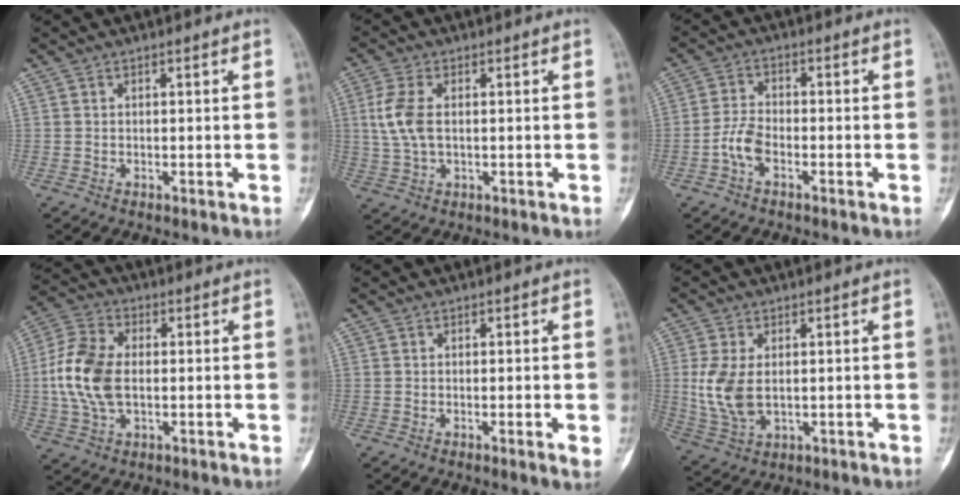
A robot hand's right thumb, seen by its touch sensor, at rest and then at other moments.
{"total": 6.9, "force": [0.8, 3.8, 5.7], "torque": [-0.133, 0.004, 0.015]}
{"total": 4.5, "force": [-2.1, 2.3, 3.3], "torque": [-0.069, 0.018, -0.045]}
{"total": 12.4, "force": [-0.2, 7.5, 9.9], "torque": [-0.210, 0.013, -0.006]}
{"total": 2.5, "force": [-0.4, 0.3, 2.4], "torque": [-0.037, -0.007, -0.007]}
{"total": 8.8, "force": [0.6, 5.3, 6.9], "torque": [-0.146, -0.007, 0.023]}